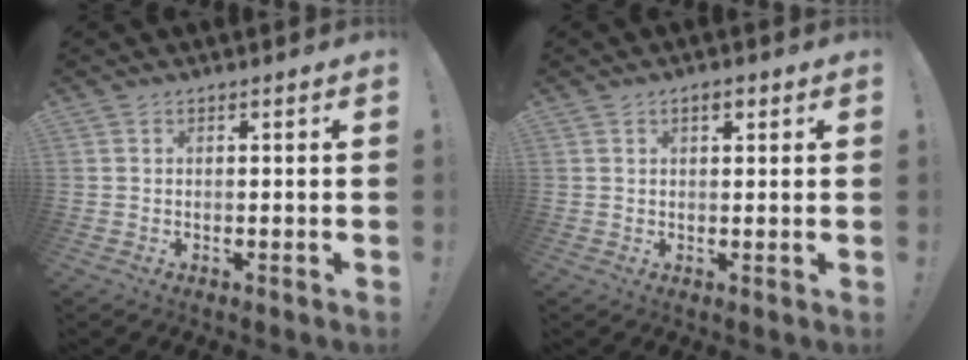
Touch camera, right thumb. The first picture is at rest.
{"total": 2.2, "force": [1.2, 1.0, 1.6], "torque": [-0.023, -0.001, 0.018]}